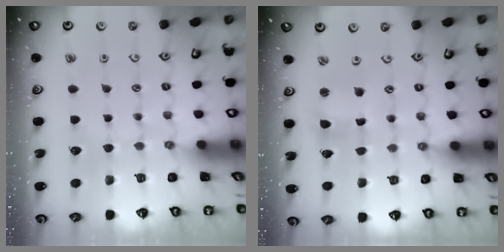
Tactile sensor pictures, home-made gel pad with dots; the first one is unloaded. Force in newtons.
{"total": 2.1, "press": 2.1, "slide": 0.3}